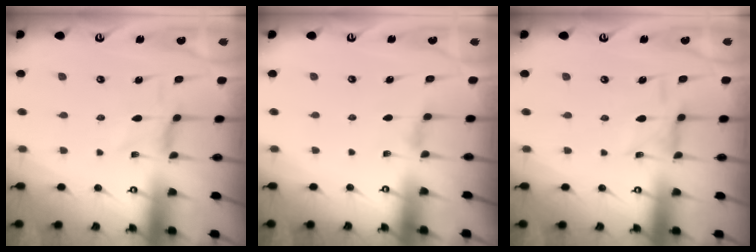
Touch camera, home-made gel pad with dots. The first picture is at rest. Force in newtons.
{"total": 2.1, "press": 2.1, "slide": 0.5}
{"total": 3.0, "press": 3.0, "slide": 0.3}